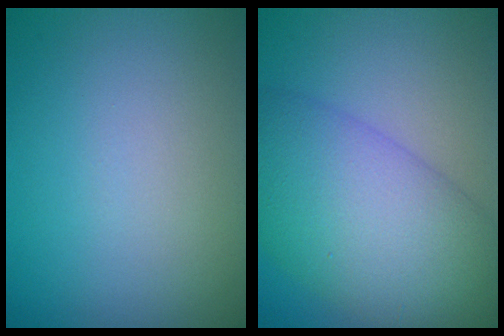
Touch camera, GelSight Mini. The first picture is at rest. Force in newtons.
{"total": 9.8, "press": 9.7, "slide": 0.2}